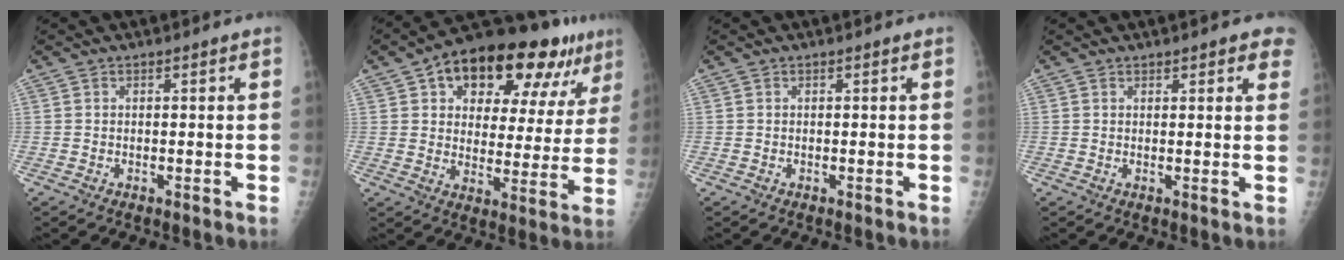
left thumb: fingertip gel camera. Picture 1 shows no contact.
{"total": 22.8, "force": [12.5, 11.1, 15.5], "torque": [-0.178, 0.000, 0.182]}
{"total": 0.0}
{"total": 4.6, "force": [3.3, 1.6, 2.7], "torque": [-0.004, -0.004, 0.033]}